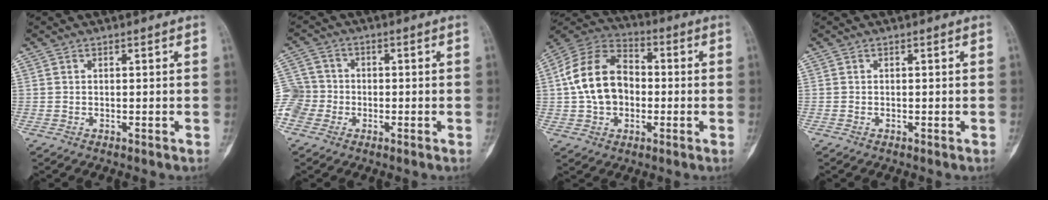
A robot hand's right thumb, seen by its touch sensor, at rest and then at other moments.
{"total": 7.9, "force": [-2.7, 7.1, 2.3], "torque": [-0.046, 0.021, -0.053]}
{"total": 15.0, "force": [-0.3, 10.7, 10.4], "torque": [-0.174, 0.032, -0.014]}
{"total": 0.0}